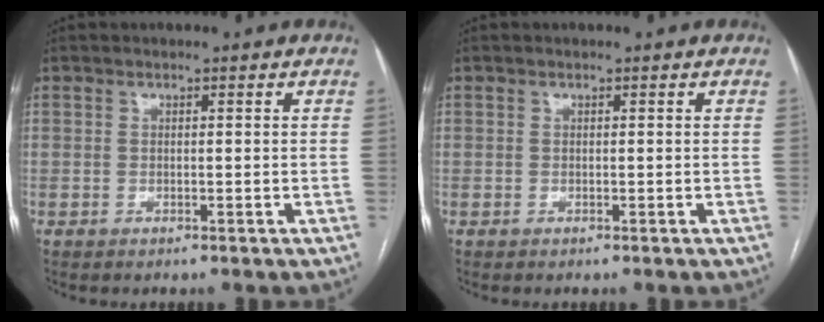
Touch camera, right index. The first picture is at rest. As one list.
[{"total": 0.0}]